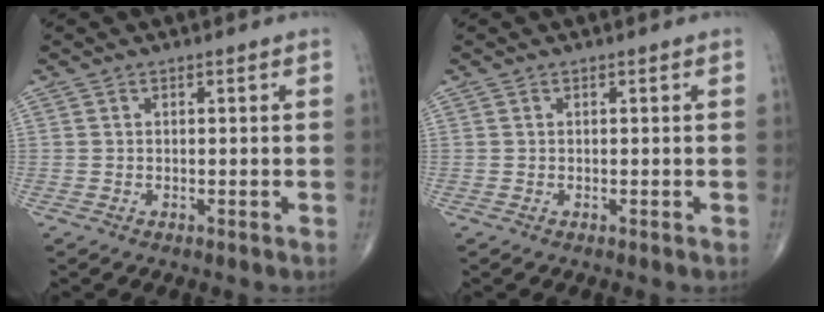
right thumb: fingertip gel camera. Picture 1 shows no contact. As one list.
[{"total": 0.0}]